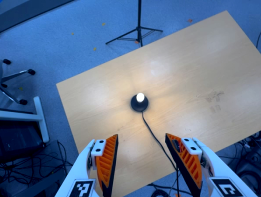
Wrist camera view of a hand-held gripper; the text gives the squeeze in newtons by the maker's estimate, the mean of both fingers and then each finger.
{"total": 0.0}